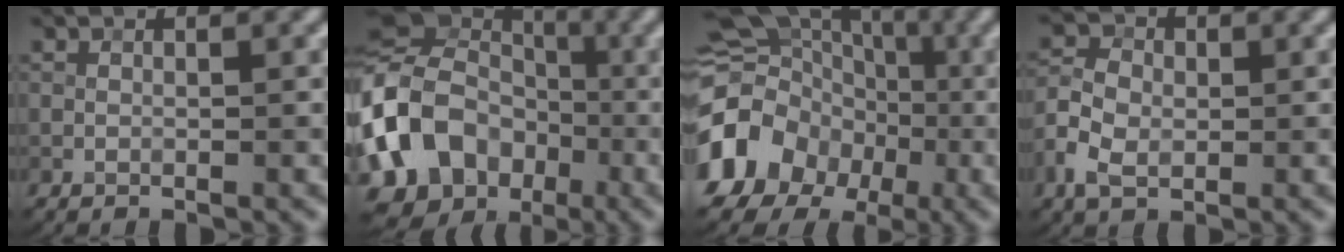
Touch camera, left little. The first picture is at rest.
{"total": 12.9, "force": [-3.2, 10.8, 6.4], "torque": [-0.165, -0.008, -0.074]}
{"total": 13.3, "force": [-3.5, 11.6, 5.5], "torque": [-0.112, -0.008, -0.076]}
{"total": 4.3, "force": [-1.2, 3.1, 2.7], "torque": [-0.062, 0.003, -0.028]}